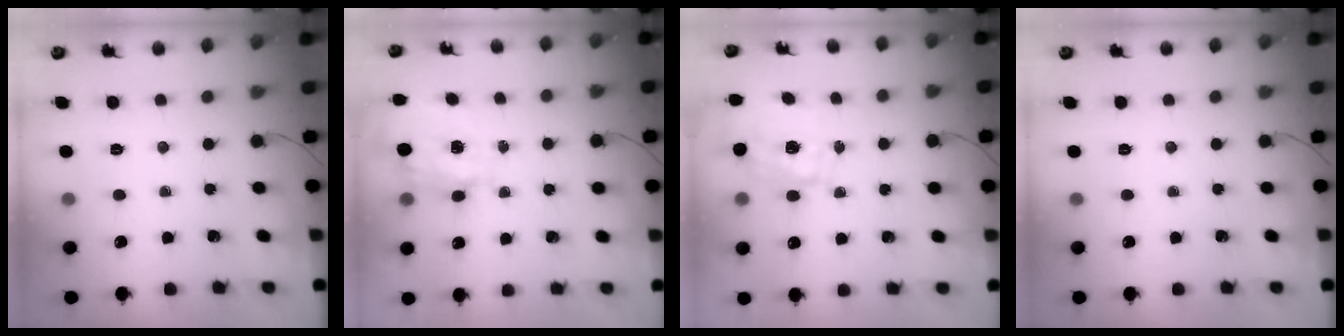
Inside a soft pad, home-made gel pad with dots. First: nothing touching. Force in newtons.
{"total": 3.6, "press": 3.5, "slide": 1.0}
{"total": 2.3, "press": 2.3, "slide": 0.3}
{"total": 0.0}